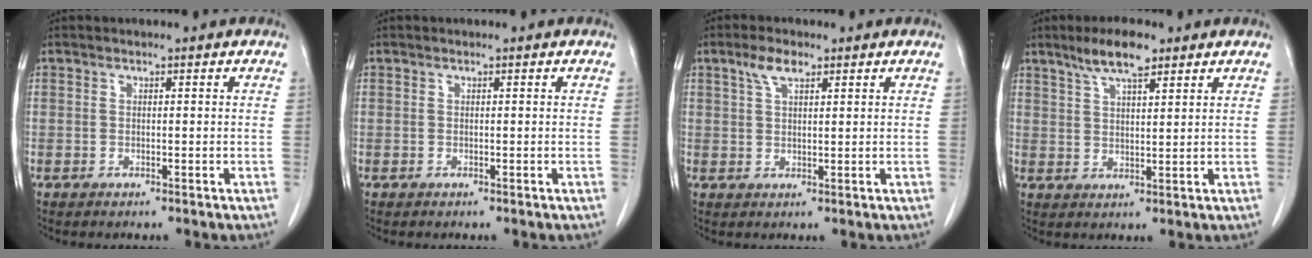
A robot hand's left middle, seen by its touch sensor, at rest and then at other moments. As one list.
[{"total": 0.0}, {"total": 3.4, "force": [2.1, 1.3, 2.4], "torque": [-0.052, 0.009, 0.044]}, {"total": 6.4, "force": [4.6, 1.3, 4.3], "torque": [-0.086, 0.007, 0.082]}]